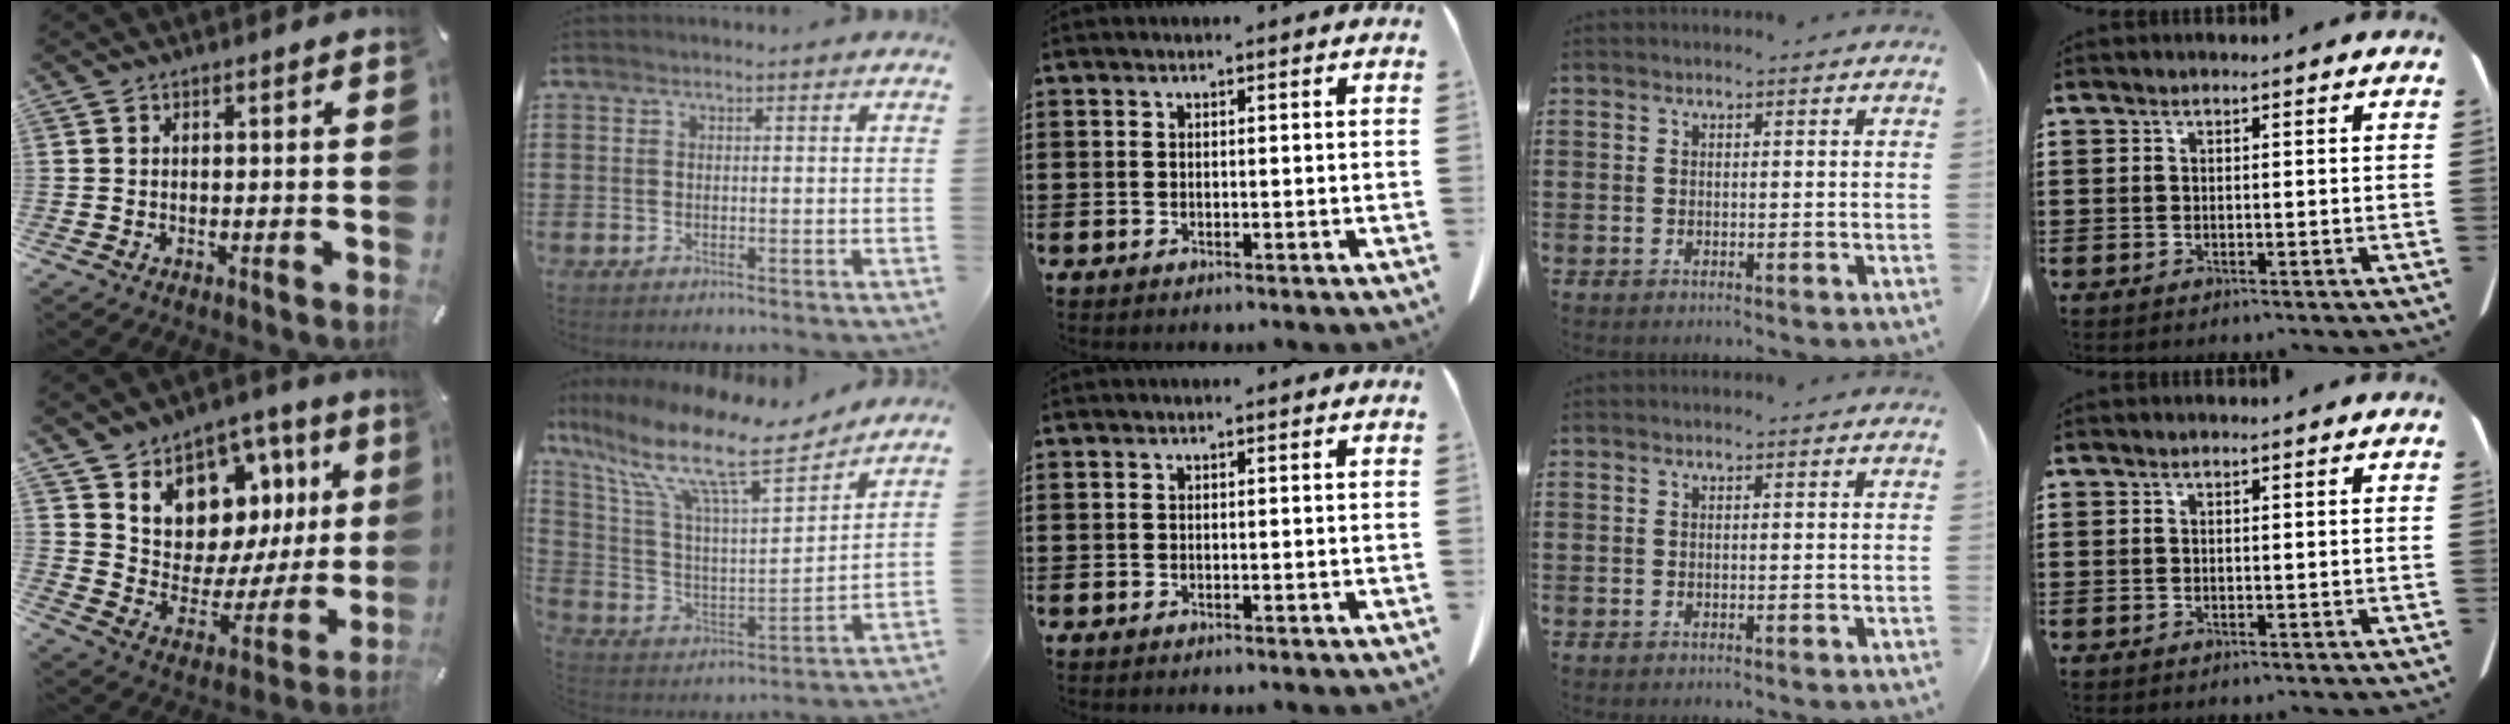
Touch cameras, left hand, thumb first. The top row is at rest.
{"thumb": {"total": 10.6, "force": [6.8, 7.7, 2.4], "torque": [-0.038, -0.091, 0.121]}, "index": {"total": 14.5, "force": [10.1, 2.9, 10.1], "torque": [-0.234, -0.056, 0.165]}}